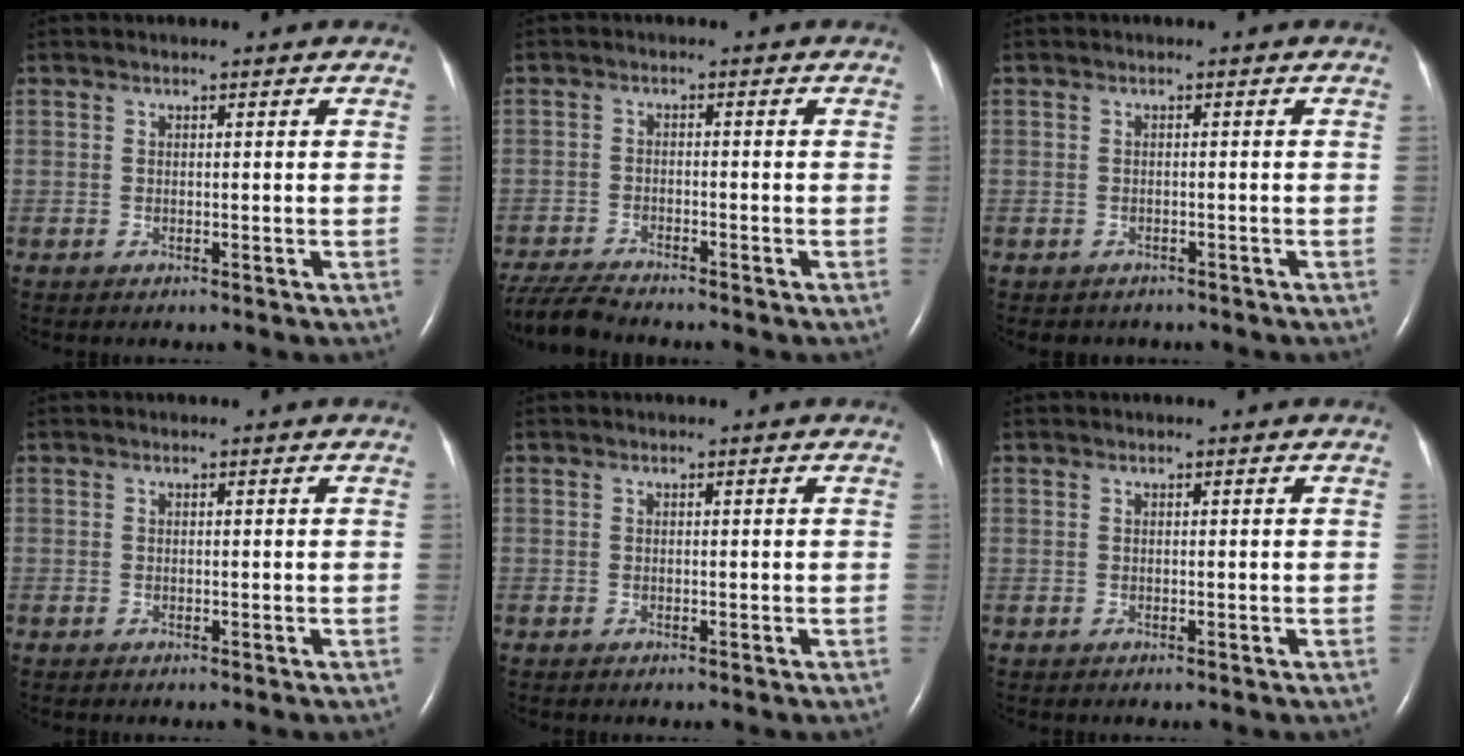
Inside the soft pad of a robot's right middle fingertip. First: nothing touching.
{"total": 6.2, "force": [-5.9, 0.1, 1.9], "torque": [-0.037, -0.025, -0.107]}
{"total": 2.5, "force": [-2.1, 1.4, 0.2], "torque": [-0.006, 0.003, -0.024]}
{"total": 0.0}
{"total": 0.0}
{"total": 0.0}